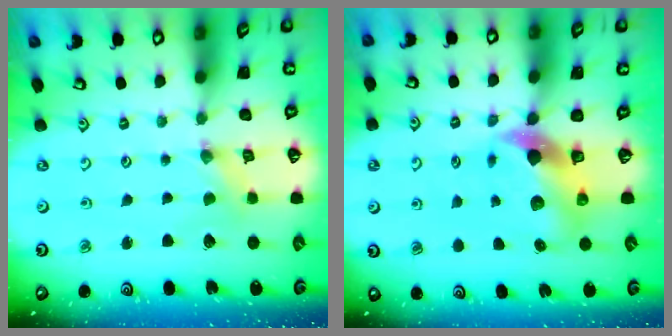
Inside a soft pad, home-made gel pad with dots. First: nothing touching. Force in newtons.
{"total": 9.2, "press": 9.1, "slide": 1.3}